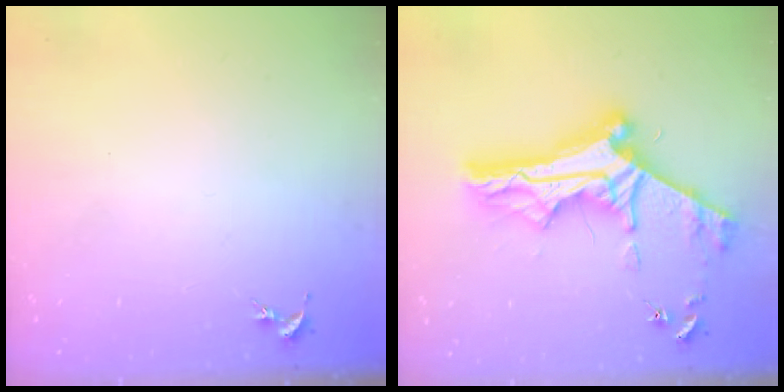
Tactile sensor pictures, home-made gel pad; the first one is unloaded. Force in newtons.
{"total": 11.7, "press": 11.6, "slide": 1.1}